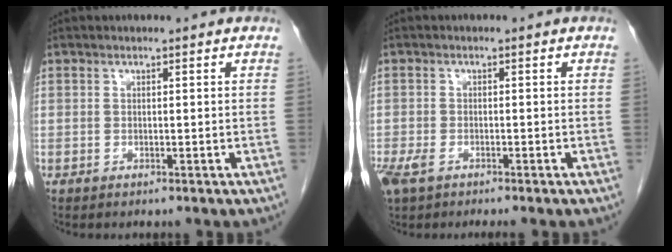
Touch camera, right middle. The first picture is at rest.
{"total": 3.4, "force": [-2.1, 1.4, 2.3], "torque": [-0.054, -0.007, -0.037]}